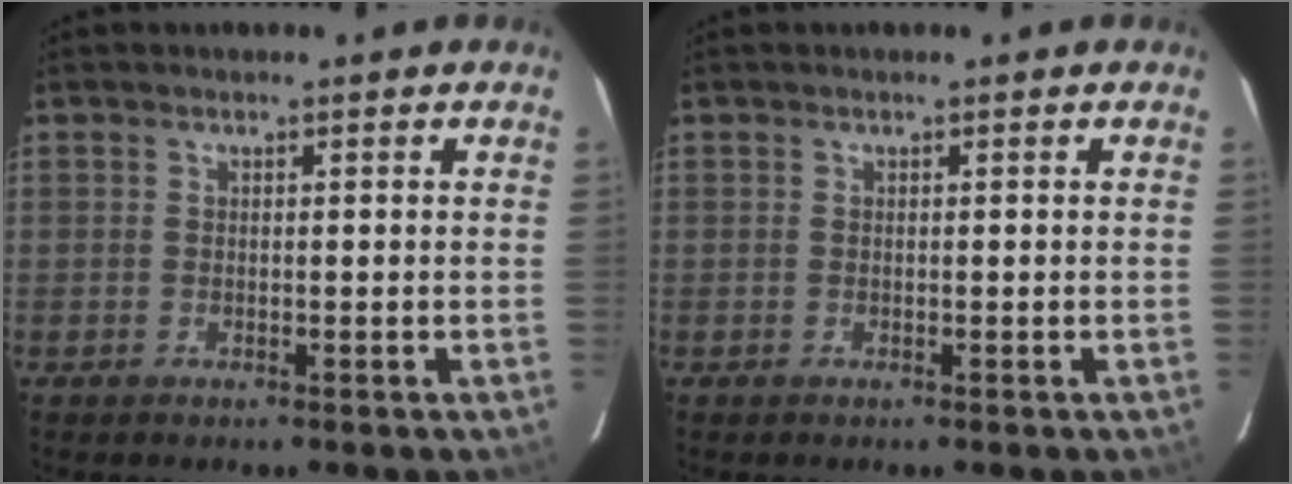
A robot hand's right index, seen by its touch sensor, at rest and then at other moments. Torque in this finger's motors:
{"motor_torque": [0.00, 0.00, 0.00, 0.00]}